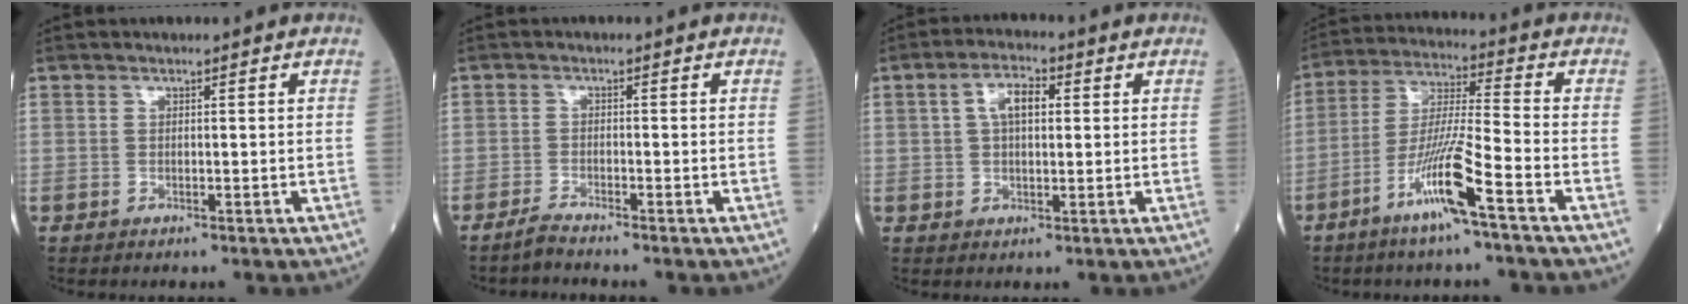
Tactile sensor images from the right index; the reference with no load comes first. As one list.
[{"total": 1.9, "force": [-1.8, -0.4, 0.5], "torque": [-0.019, -0.009, -0.038]}, {"total": 5.3, "force": [1.3, 2.3, 4.6], "torque": [-0.087, 0.015, 0.022]}, {"total": 10.9, "force": [-5.9, -0.7, 9.1], "torque": [-0.179, -0.011, -0.117]}]